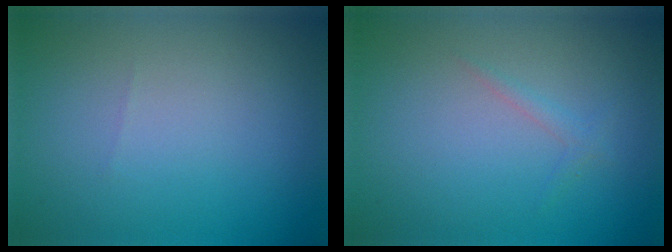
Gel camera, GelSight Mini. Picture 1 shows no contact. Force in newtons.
{"total": 0.9, "press": 0.9, "slide": 0.0}